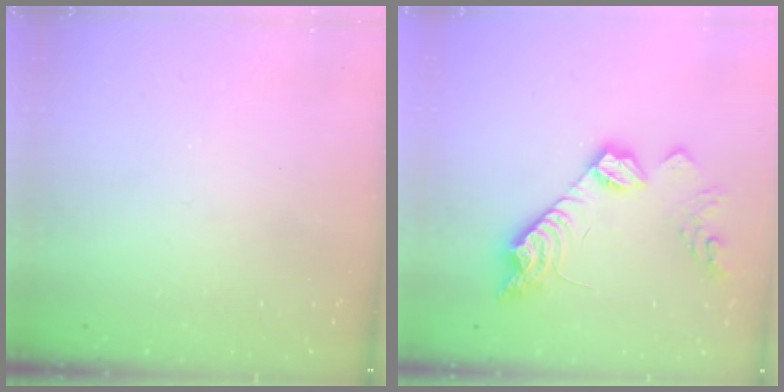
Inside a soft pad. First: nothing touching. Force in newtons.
{"total": 14.6, "press": 14.5, "slide": 0.6}